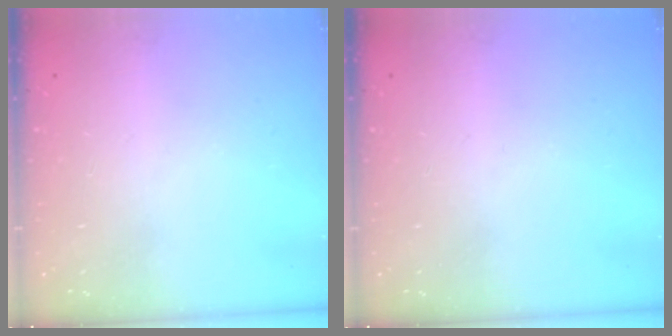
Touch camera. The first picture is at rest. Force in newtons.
{"total": 0.0}